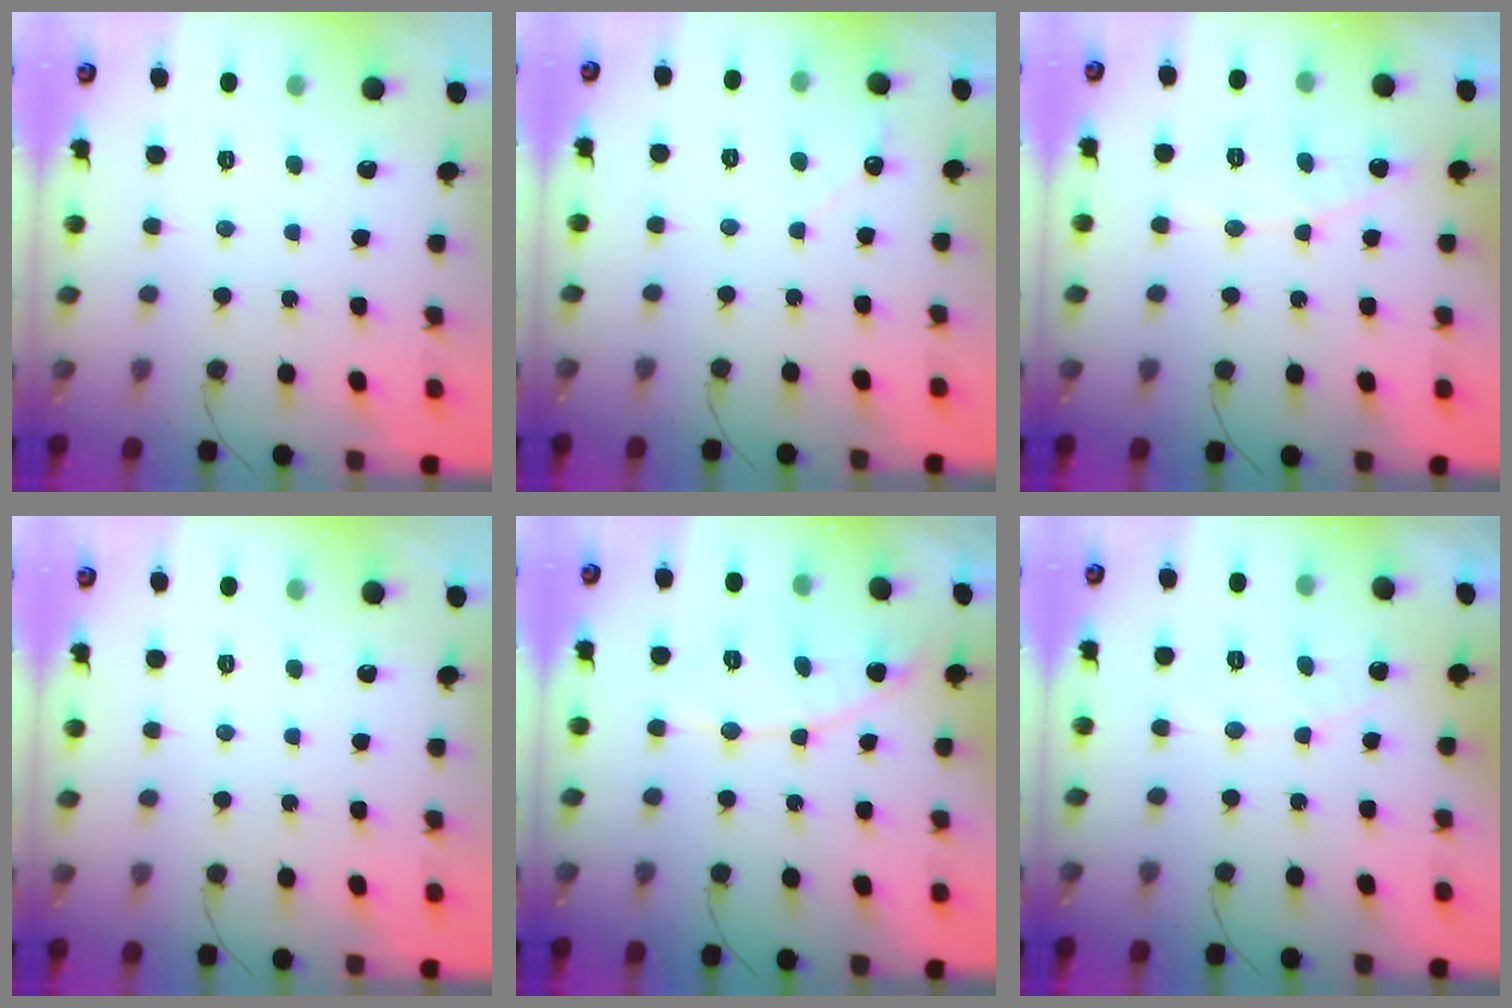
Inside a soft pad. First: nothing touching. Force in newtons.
{"total": 2.7, "press": 2.7, "slide": 0.3}
{"total": 6.8, "press": 6.8, "slide": 0.5}
{"total": 0.0}
{"total": 8.1, "press": 8.1, "slide": 0.7}
{"total": 6.0, "press": 6.0, "slide": 0.4}